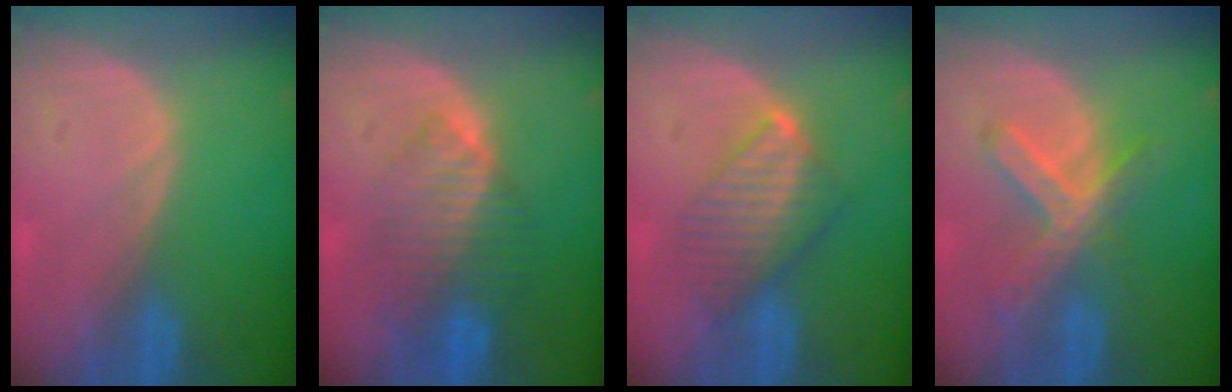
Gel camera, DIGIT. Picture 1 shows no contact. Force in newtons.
{"total": 8.0, "press": 7.2, "slide": 3.3}
{"total": 6.4, "press": 6.3, "slide": 0.8}
{"total": 7.0, "press": 6.1, "slide": 3.6}